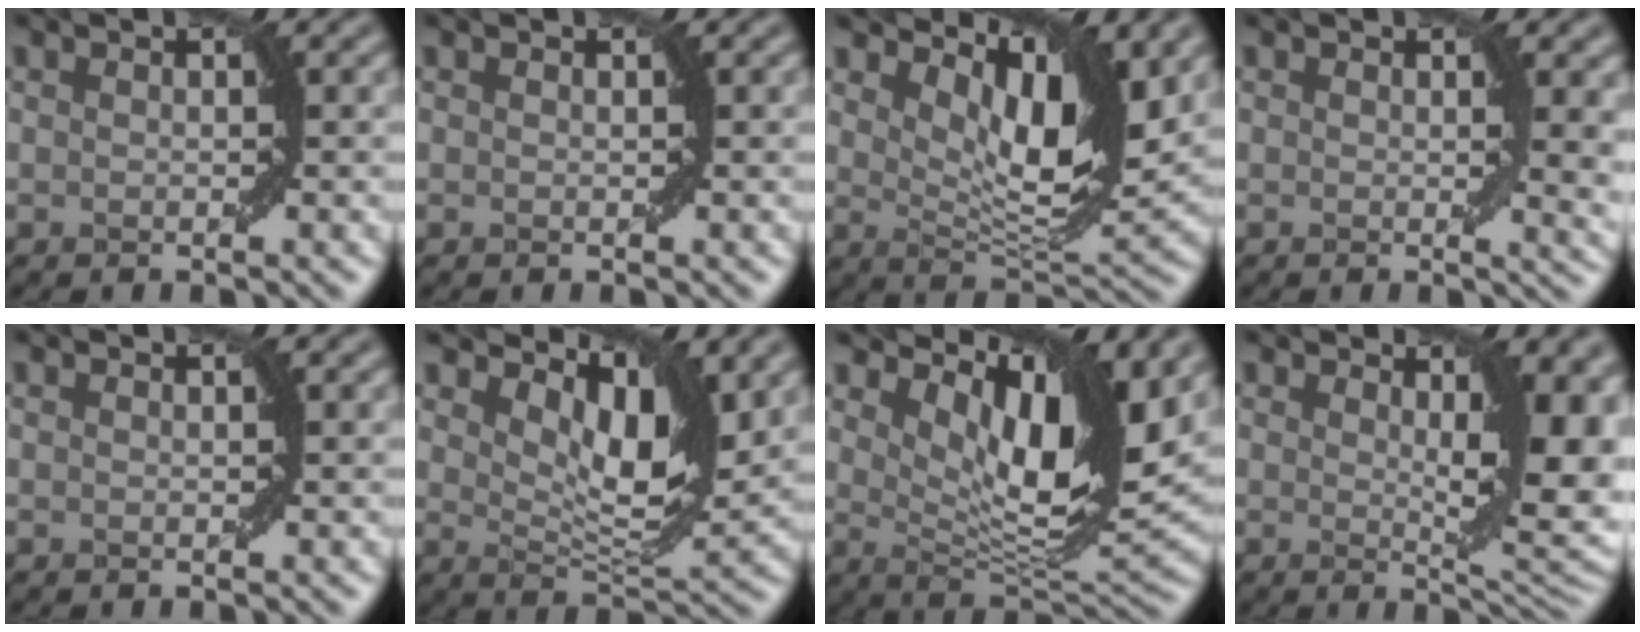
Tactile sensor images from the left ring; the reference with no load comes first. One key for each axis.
{"total": 0.0}
{"total": 8.3, "fx": 4.1, "fy": 3.2, "fz": 6.5, "tx": -0.106, "ty": -0.011, "tz": 0.069}
{"total": 3.5, "fx": 0.9, "fy": 1.1, "fz": 3.2, "tx": -0.029, "ty": -0.003, "tz": 0.014}
{"total": 0.0}
{"total": 6.8, "fx": 3.4, "fy": 2.8, "fz": 5.1, "tx": -0.083, "ty": -0.010, "tz": 0.056}
{"total": 10.9, "fx": 5.4, "fy": 3.8, "fz": 8.7, "tx": -0.139, "ty": -0.005, "tz": 0.098}
{"total": 8.8, "fx": 2.0, "fy": 3.0, "fz": 8.0, "tx": -0.082, "ty": -0.005, "tz": 0.030}